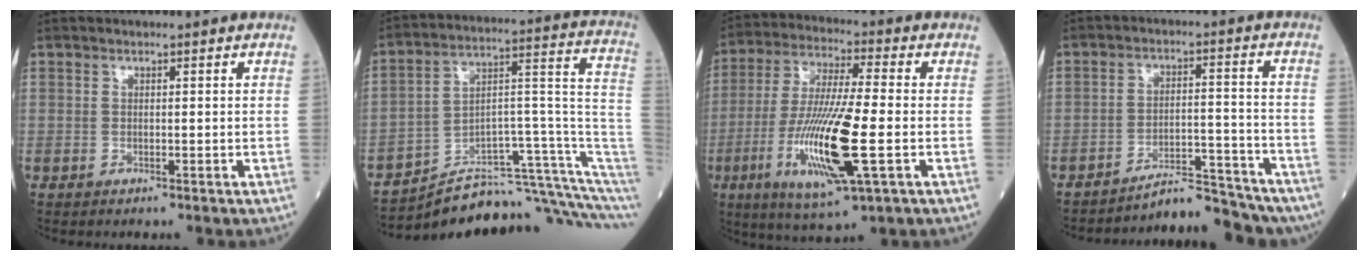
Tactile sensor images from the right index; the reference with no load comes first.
{"total": 16.7, "force": [-15.2, -0.7, 6.9], "torque": [-0.057, 0.090, -0.227]}
{"total": 16.1, "force": [-4.3, 1.5, 15.5], "torque": [-0.317, -0.023, -0.075]}
{"total": 9.5, "force": [-9.4, 0.6, 1.0], "torque": [-0.008, 0.035, -0.144]}